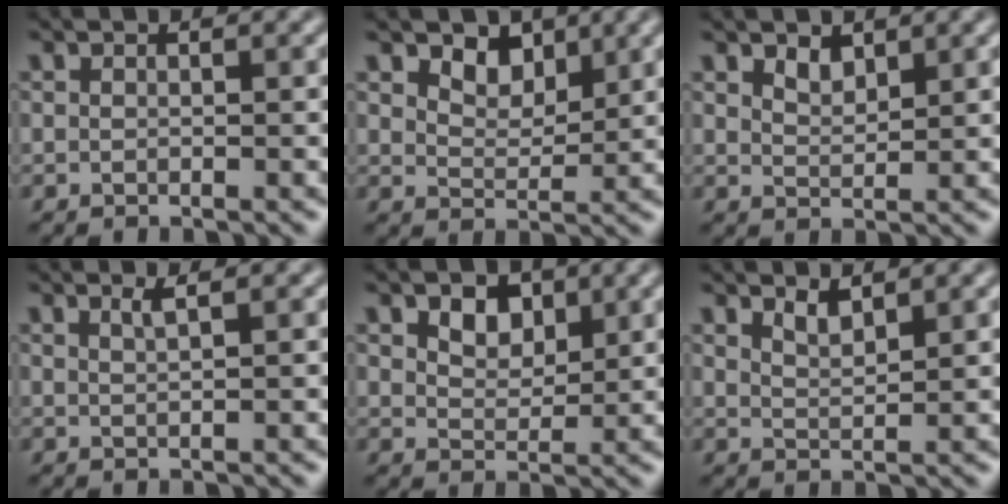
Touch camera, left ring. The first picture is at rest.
{"total": 3.0, "force": [2.1, 1.7, 1.4], "torque": [-0.032, -0.014, 0.037]}
{"total": 1.6, "force": [1.3, 0.7, 0.7], "torque": [-0.015, -0.004, 0.027]}
{"total": 1.3, "force": [0.8, 0.4, 1.0], "torque": [-0.009, 0.001, 0.011]}
{"total": 2.8, "force": [1.5, 1.7, 1.6], "torque": [-0.031, -0.003, 0.024]}
{"total": 1.7, "force": [1.4, 0.4, 0.9], "torque": [-0.018, -0.005, 0.028]}